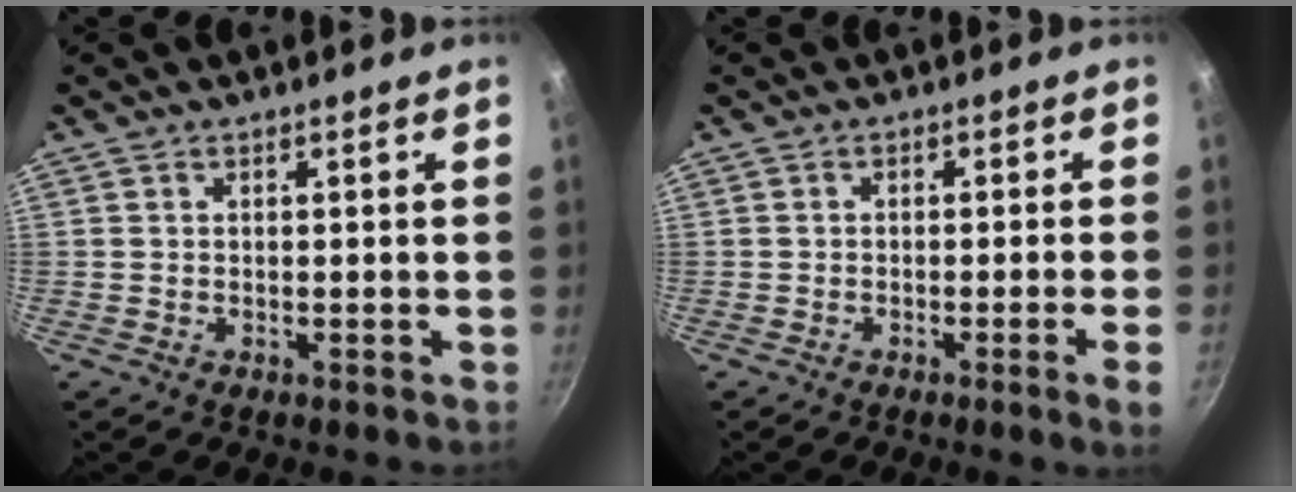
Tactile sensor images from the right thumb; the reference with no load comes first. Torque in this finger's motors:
{"motor_torque": [0.10, -0.15, 0.03, 0.45, -0.02]}